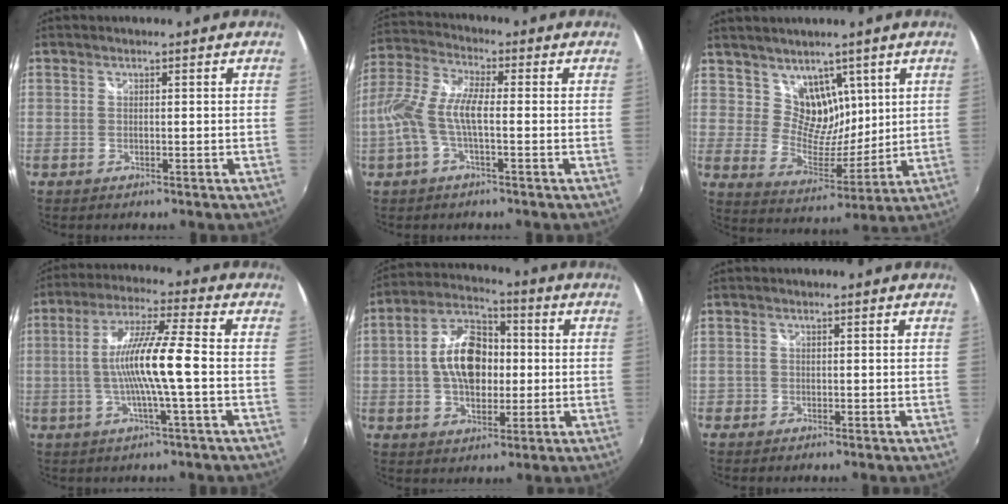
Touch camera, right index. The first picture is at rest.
{"total": 9.6, "force": [-1.8, 2.8, 9.0], "torque": [-0.199, 0.006, -0.036]}
{"total": 9.4, "force": [5.5, 6.8, 3.4], "torque": [-0.048, -0.003, 0.108]}
{"total": 11.6, "force": [-1.6, -0.2, 11.5], "torque": [-0.216, 0.005, -0.030]}
{"total": 12.9, "force": [0.1, 8.4, 9.8], "torque": [-0.184, 0.024, 0.000]}
{"total": 1.3, "force": [-0.6, 1.1, 0.0], "torque": [-0.003, 0.003, -0.008]}